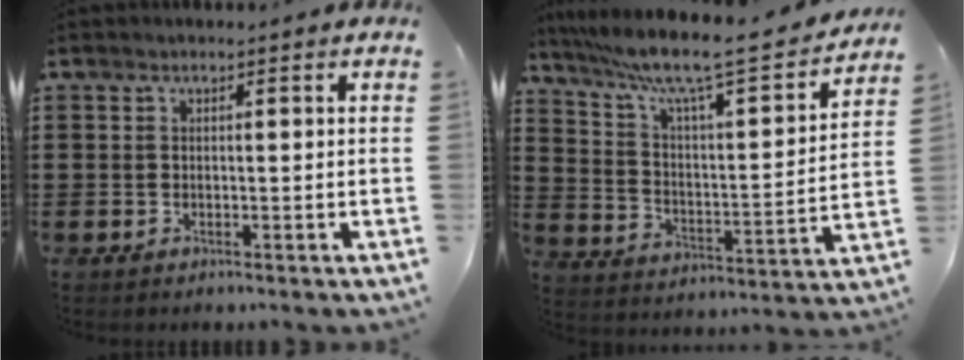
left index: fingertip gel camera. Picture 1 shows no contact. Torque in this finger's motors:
{"motor_torque": [2.14, 0.00, 0.34, 0.12]}